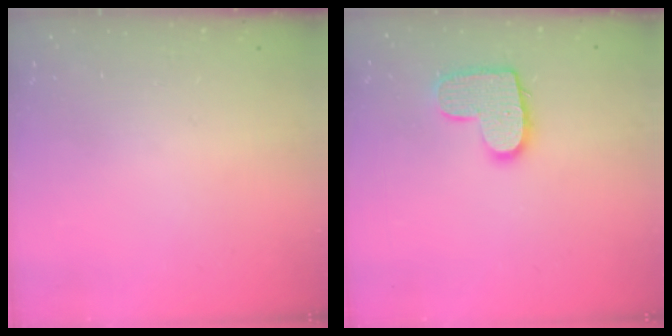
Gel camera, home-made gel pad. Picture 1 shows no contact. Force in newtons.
{"total": 12.0, "press": 12.0, "slide": 0.8}